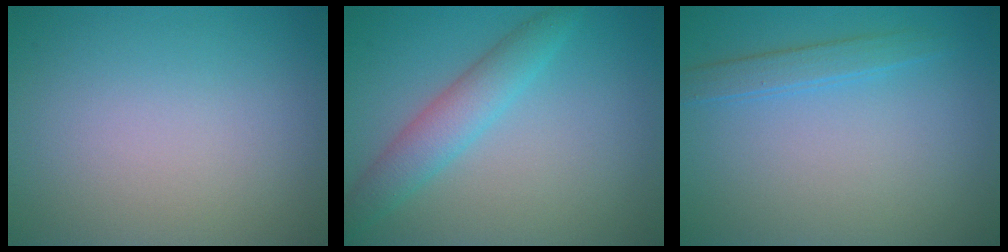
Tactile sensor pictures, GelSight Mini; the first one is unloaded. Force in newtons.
{"total": 3.5, "press": 3.5, "slide": 0.0}
{"total": 1.7, "press": 1.7, "slide": 0.1}